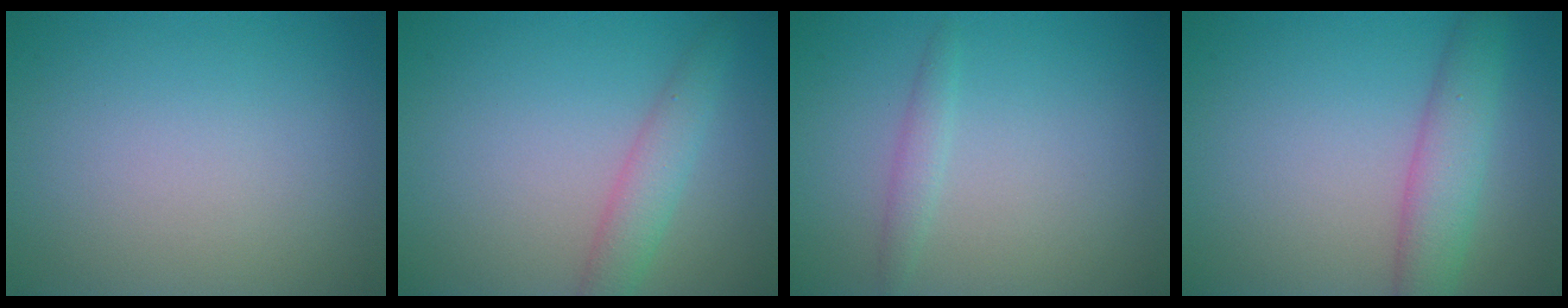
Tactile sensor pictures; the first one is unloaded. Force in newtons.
{"total": 2.7, "press": 2.7, "slide": 0.2}
{"total": 1.3, "press": 1.3, "slide": 0.0}
{"total": 4.0, "press": 4.0, "slide": 0.2}